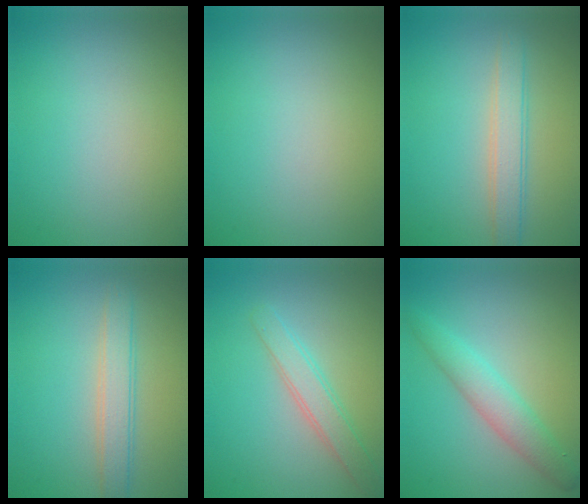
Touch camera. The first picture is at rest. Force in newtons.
{"total": 0.0}
{"total": 2.9, "press": 2.9, "slide": 0.1}
{"total": 2.9, "press": 2.9, "slide": 0.1}
{"total": 2.8, "press": 2.8, "slide": 0.1}
{"total": 2.6, "press": 2.6, "slide": 0.0}